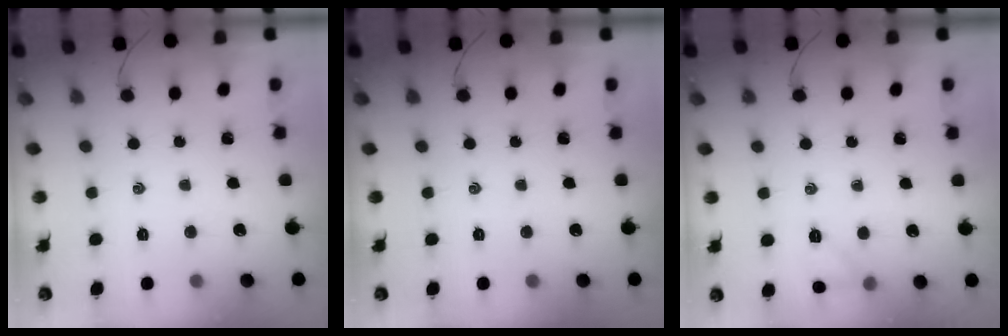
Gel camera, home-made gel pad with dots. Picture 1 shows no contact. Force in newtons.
{"total": 0.0}
{"total": 7.7, "press": 7.5, "slide": 1.6}